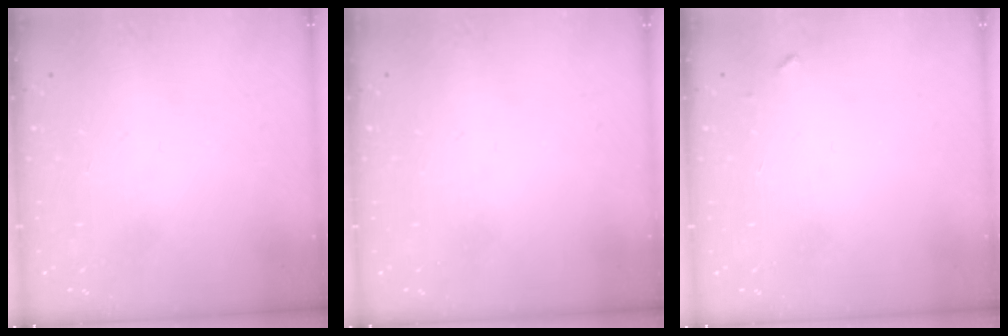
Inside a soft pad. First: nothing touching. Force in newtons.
{"total": 0.0}
{"total": 3.6, "press": 3.6, "slide": 0.2}